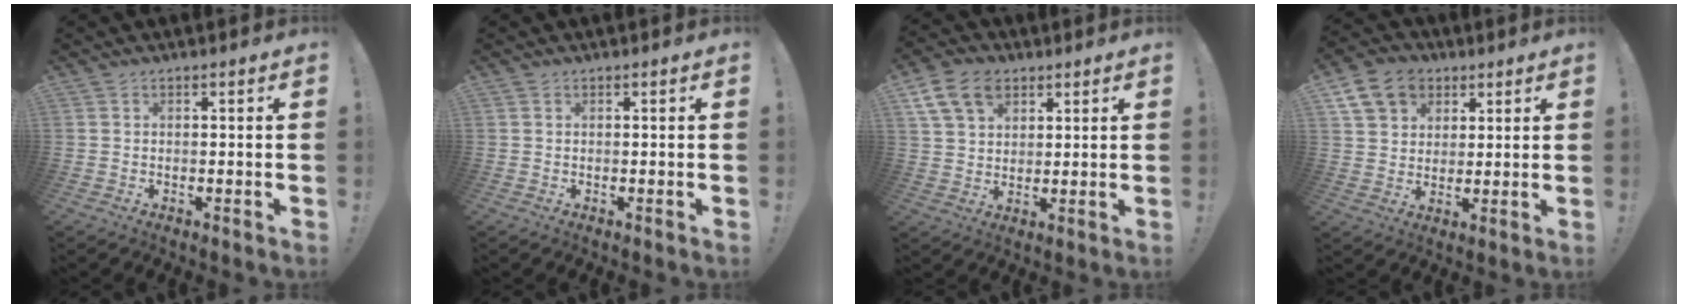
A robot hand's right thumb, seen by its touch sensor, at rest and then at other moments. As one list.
[{"total": 0.0}, {"total": 11.8, "force": [6.0, 8.1, 6.0], "torque": [-0.102, -0.016, 0.119]}, {"total": 12.3, "force": [5.7, 9.4, 5.5], "torque": [-0.080, -0.022, 0.115]}]